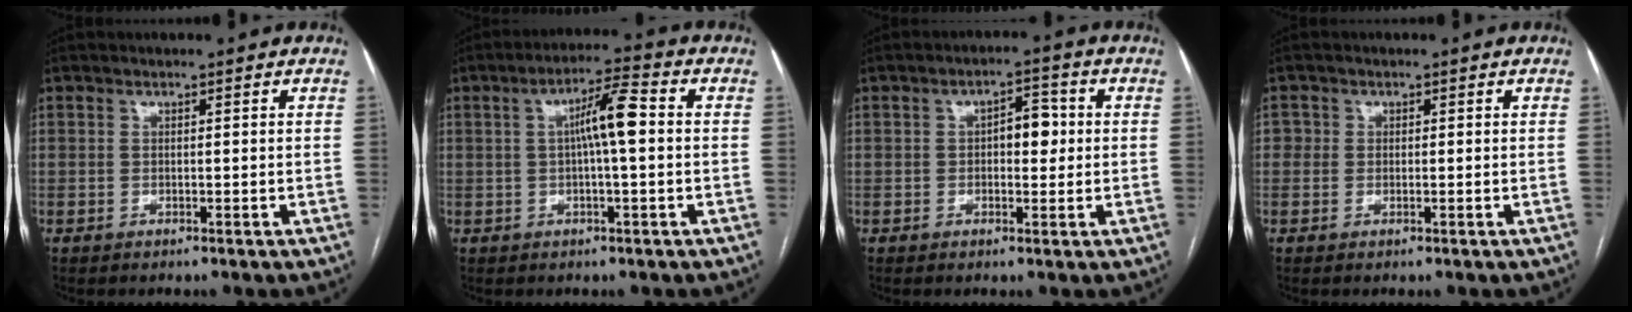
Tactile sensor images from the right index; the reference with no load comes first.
{"total": 6.8, "force": [0.5, 0.5, 6.8], "torque": [-0.116, 0.019, 0.006]}
{"total": 4.5, "force": [0.3, 2.2, 3.9], "torque": [-0.056, 0.014, 0.005]}
{"total": 1.7, "force": [0.2, 1.6, 0.3], "torque": [0.007, 0.005, 0.000]}